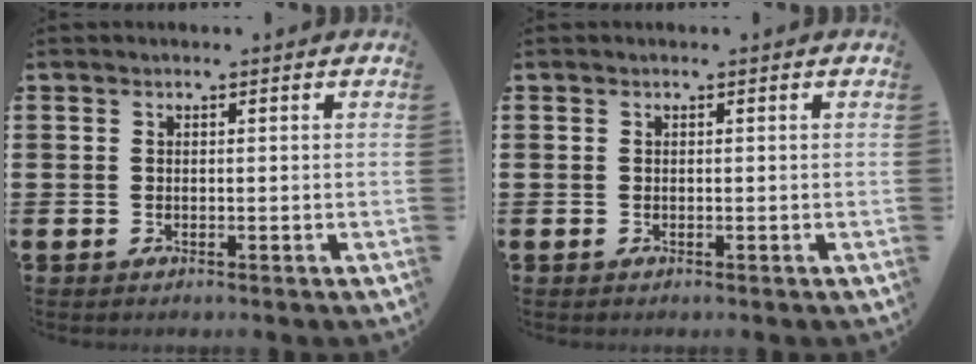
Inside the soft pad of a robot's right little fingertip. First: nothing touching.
{"total": 0.0}